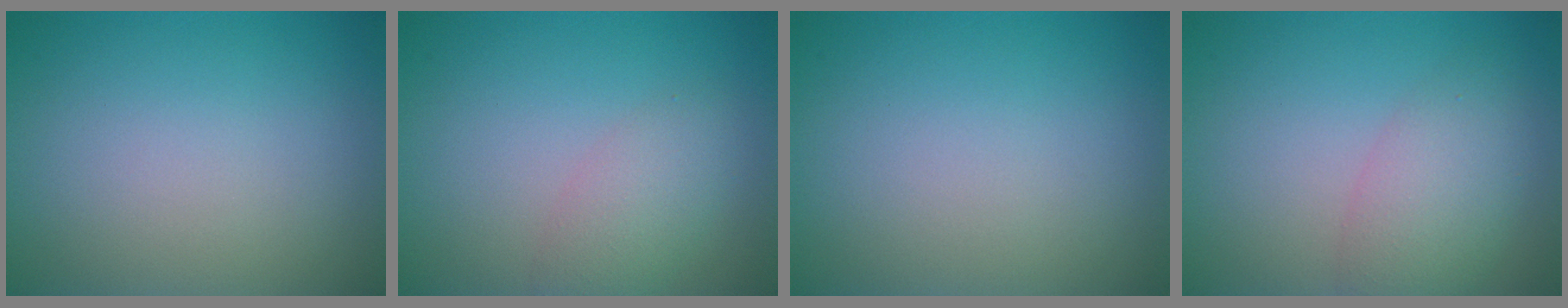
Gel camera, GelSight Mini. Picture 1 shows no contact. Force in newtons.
{"total": 2.6, "press": 2.6, "slide": 0.1}
{"total": 0.0}
{"total": 4.0, "press": 4.0, "slide": 0.2}